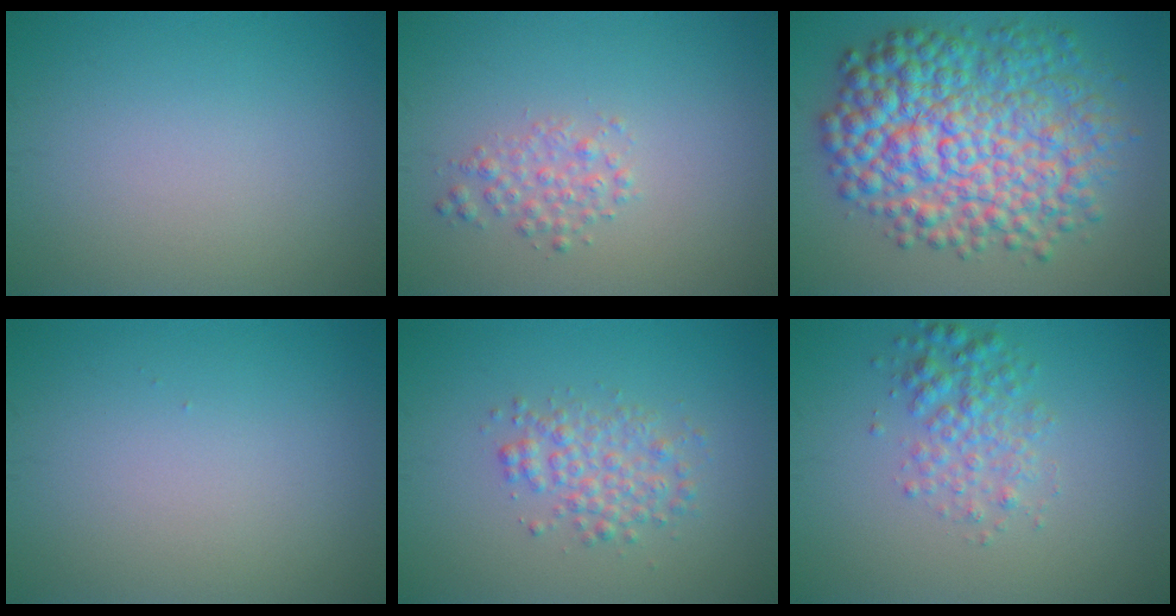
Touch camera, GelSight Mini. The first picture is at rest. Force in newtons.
{"total": 1.8, "press": 1.8, "slide": 0.1}
{"total": 11.2, "press": 11.2, "slide": 0.1}
{"total": 0.0}
{"total": 2.8, "press": 2.8, "slide": 0.0}
{"total": 3.0, "press": 3.0, "slide": 0.1}